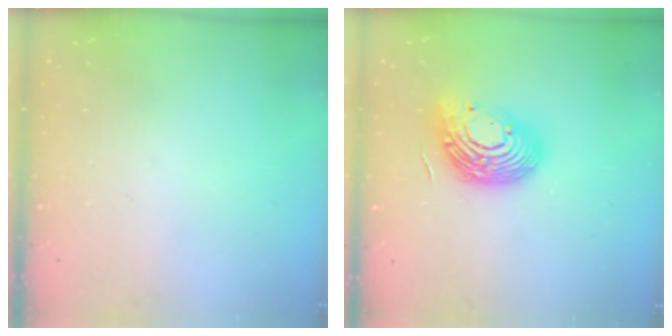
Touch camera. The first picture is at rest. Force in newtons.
{"total": 16.1, "press": 16.0, "slide": 1.3}